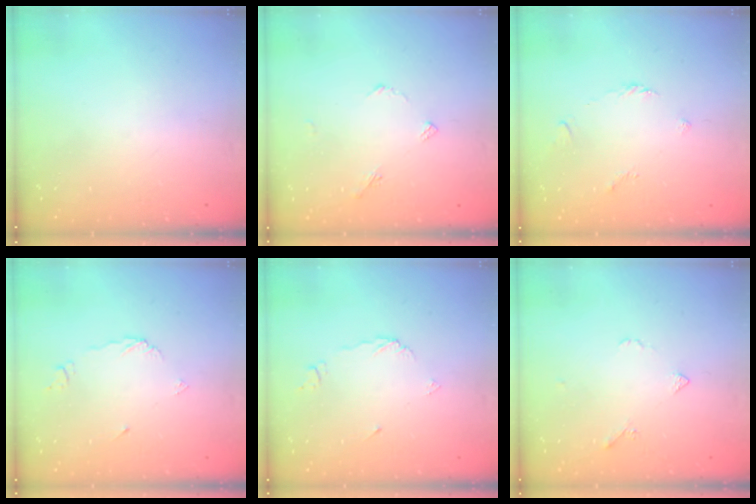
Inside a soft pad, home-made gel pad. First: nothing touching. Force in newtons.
{"total": 3.3, "press": 3.3, "slide": 0.4}
{"total": 2.8, "press": 2.7, "slide": 0.7}
{"total": 5.2, "press": 5.2, "slide": 0.3}
{"total": 5.2, "press": 5.2, "slide": 0.3}
{"total": 3.9, "press": 3.8, "slide": 0.7}